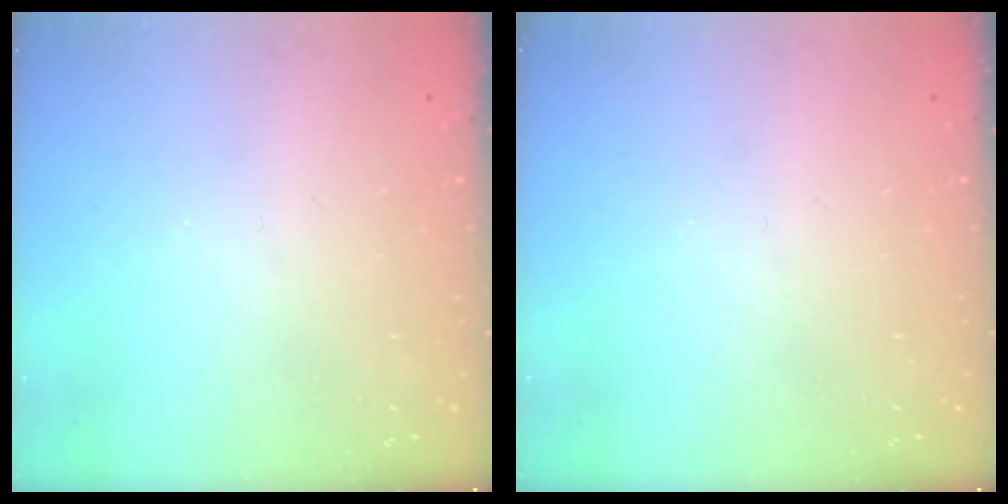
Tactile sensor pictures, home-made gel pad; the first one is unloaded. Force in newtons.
{"total": 0.0}